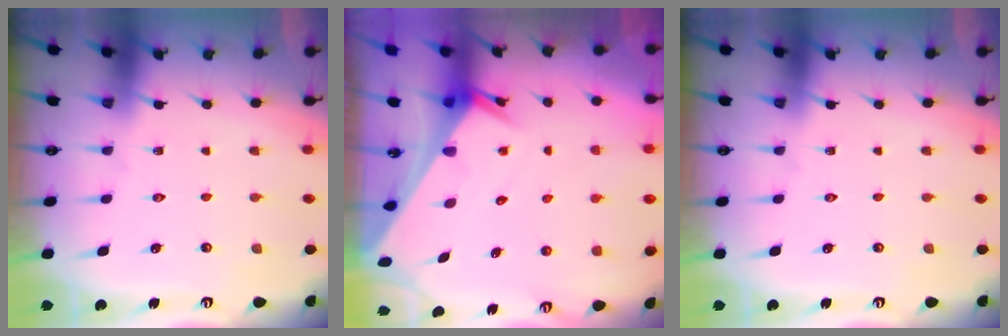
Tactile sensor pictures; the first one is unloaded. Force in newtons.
{"total": 2.5, "press": 2.5, "slide": 0.2}
{"total": 0.0}